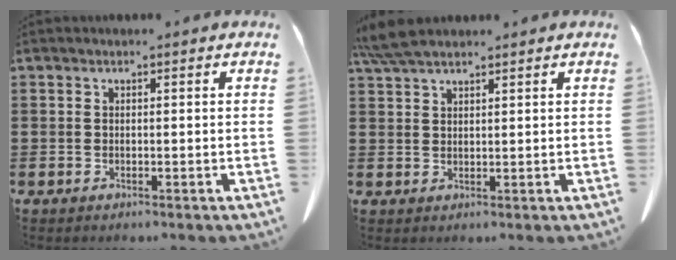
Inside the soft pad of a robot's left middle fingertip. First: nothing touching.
{"total": 4.7, "force": [3.8, 1.0, 2.6], "torque": [-0.061, -0.003, 0.074]}